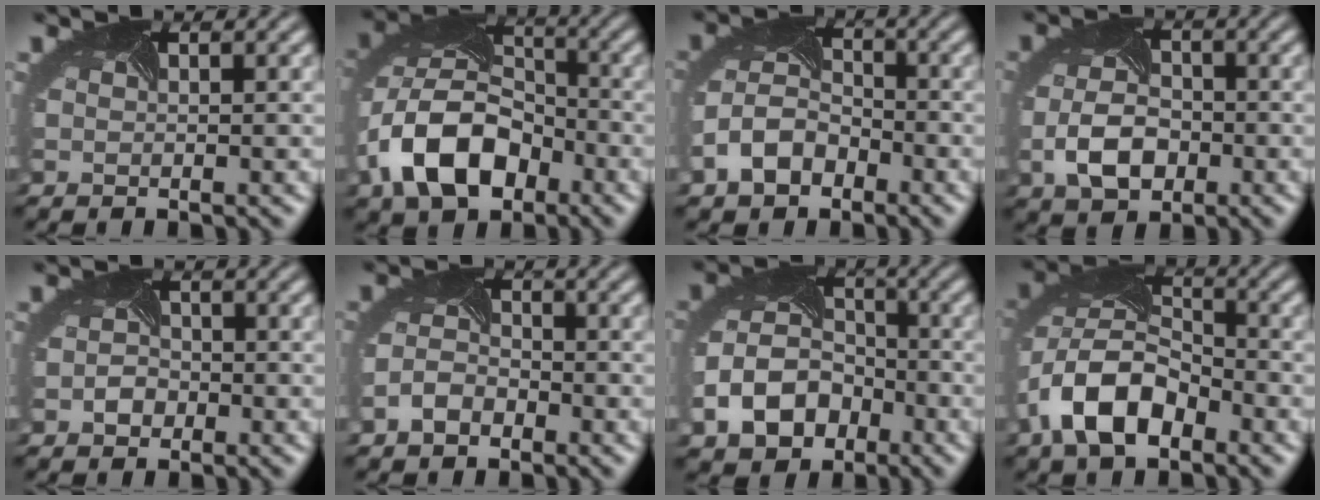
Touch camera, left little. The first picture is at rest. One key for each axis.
{"total": 9.9, "fx": -4.1, "fy": 6.5, "fz": 6.3, "tx": -0.135, "ty": -0.010, "tz": -0.078}
{"total": 4.8, "fx": -2.7, "fy": 3.2, "fz": 2.3, "tx": -0.053, "ty": -0.007, "tz": -0.055}
{"total": 4.9, "fx": -1.5, "fy": 3.3, "fz": 3.4, "tx": -0.078, "ty": -0.013, "tz": -0.028}
{"total": 1.6, "fx": -0.8, "fy": 1.2, "fz": 0.5, "tx": -0.010, "ty": -0.005, "tz": -0.017}
{"total": 2.7, "fx": -1.8, "fy": 1.7, "fz": 1.1, "tx": -0.027, "ty": -0.004, "tz": -0.036}
{"total": 6.9, "fx": -3.3, "fy": 5.0, "fz": 3.5, "tx": -0.075, "ty": -0.020, "tz": -0.056}
{"total": 8.1, "fx": -3.8, "fy": 4.7, "fz": 5.4, "tx": -0.116, "ty": -0.006, "tz": -0.078}